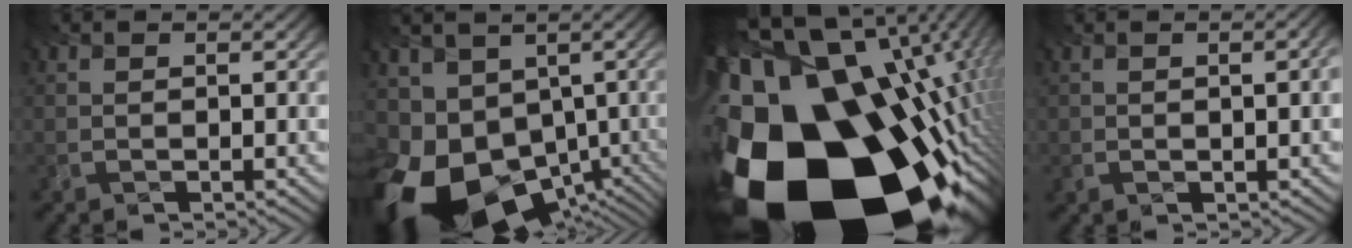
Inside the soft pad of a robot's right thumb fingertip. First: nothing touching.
{"total": 16.0, "force": [-6.5, 11.0, 9.7], "torque": [-0.257, -0.041, -0.084]}
{"total": 23.5, "force": [-11.1, 14.3, 15.1], "torque": [-0.270, -0.066, -0.146]}
{"total": 3.9, "force": [0.6, 1.2, 3.7], "torque": [-0.037, 0.019, -0.006]}